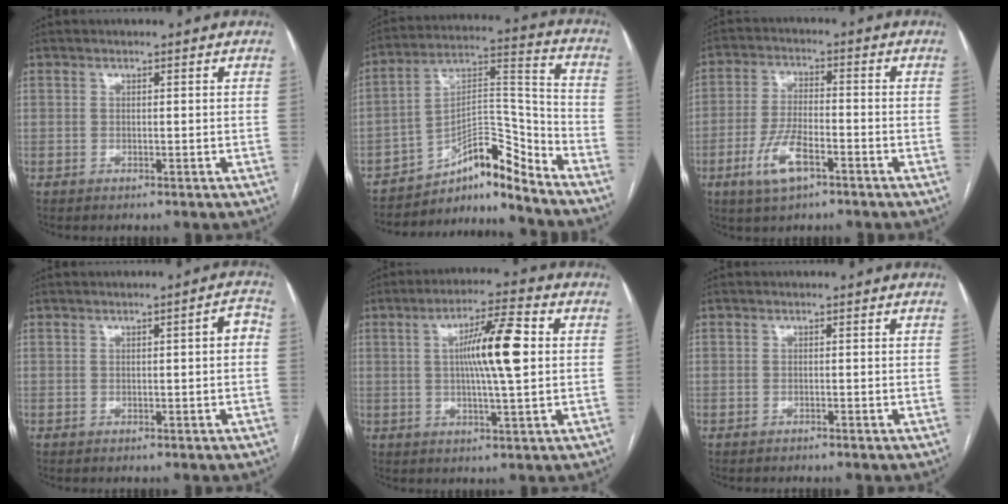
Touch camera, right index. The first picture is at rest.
{"total": 10.2, "force": [-9.3, 1.4, 4.1], "torque": [-0.061, 0.064, -0.153]}
{"total": 7.7, "force": [-3.9, 2.6, 6.1], "torque": [-0.130, -0.001, -0.070]}
{"total": 2.6, "force": [0.1, 0.5, 2.6], "torque": [-0.029, 0.013, 0.001]}
{"total": 10.3, "force": [1.4, 0.7, 10.1], "torque": [-0.172, 0.009, 0.022]}
{"total": 0.5, "force": [-0.4, 0.3, 0.0], "torque": [-0.004, 0.002, -0.010]}